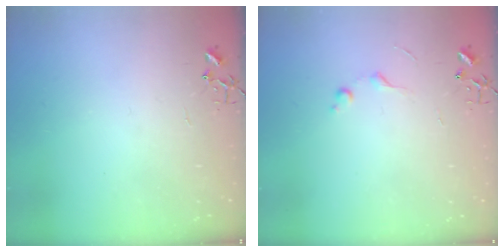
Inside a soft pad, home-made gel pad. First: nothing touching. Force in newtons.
{"total": 6.8, "press": 6.7, "slide": 0.8}